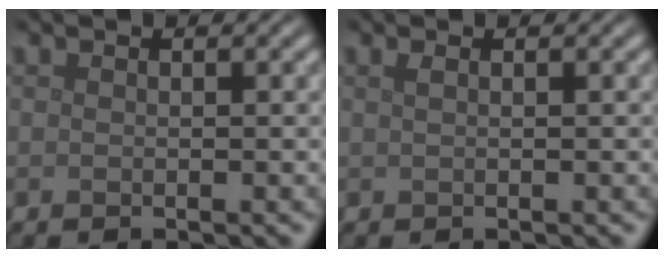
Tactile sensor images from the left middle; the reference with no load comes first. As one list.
[{"total": 0.8, "force": [0.3, 0.3, 0.6], "torque": [-0.009, 0.004, 0.004]}]